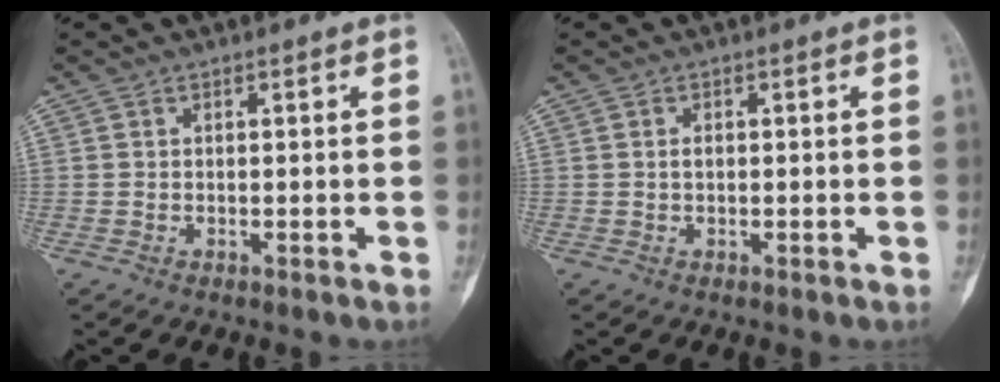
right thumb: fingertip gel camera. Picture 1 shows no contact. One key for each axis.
{"total": 1.0, "fx": 0.0, "fy": 0.6, "fz": 0.8, "tx": -0.011, "ty": 0.002, "tz": -0.001}